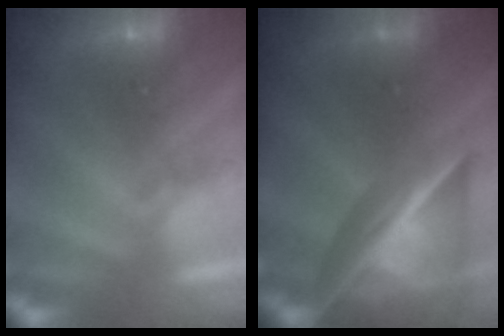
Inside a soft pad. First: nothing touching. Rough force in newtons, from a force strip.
{"total": 7.3}